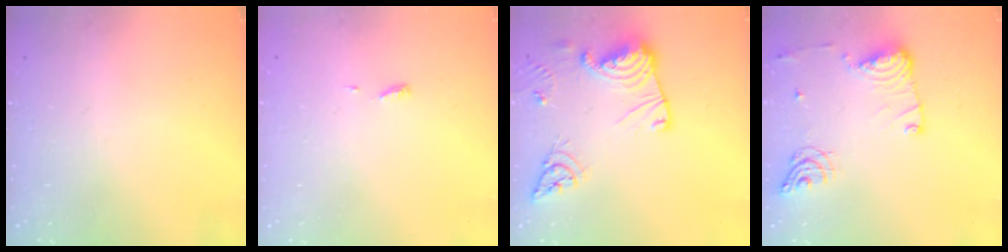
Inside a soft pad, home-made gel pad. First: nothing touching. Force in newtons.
{"total": 3.9, "press": 3.9, "slide": 0.6}
{"total": 17.7, "press": 17.6, "slide": 1.8}
{"total": 13.4, "press": 13.4, "slide": 0.6}